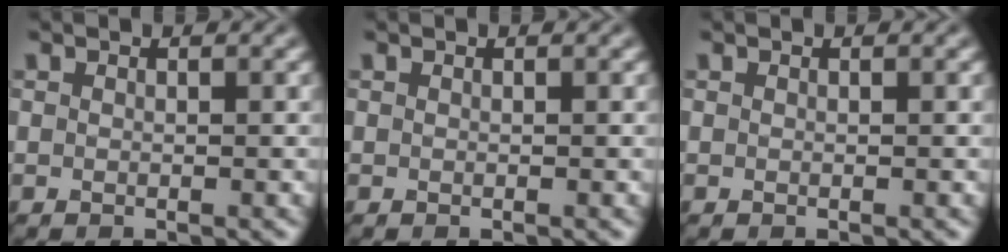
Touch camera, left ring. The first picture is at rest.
{"total": 0.0}
{"total": 0.0}